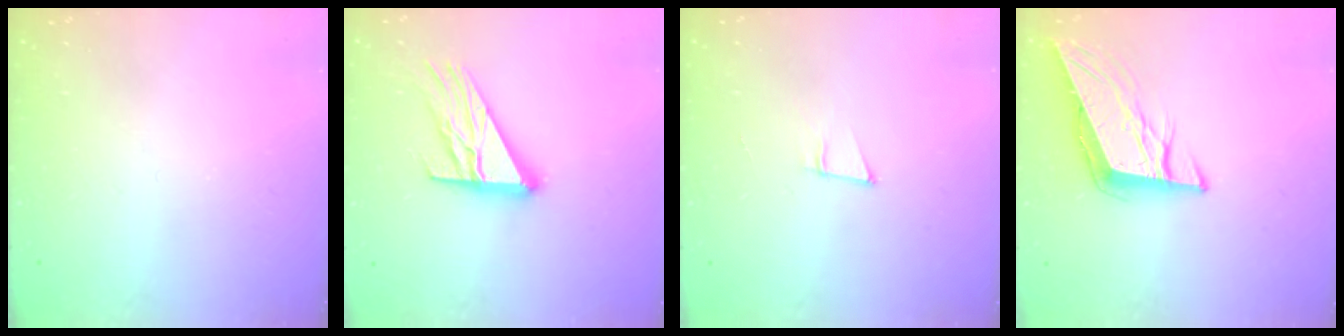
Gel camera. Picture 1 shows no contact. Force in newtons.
{"total": 14.6, "press": 14.5, "slide": 1.4}
{"total": 5.2, "press": 4.3, "slide": 2.9}
{"total": 11.0, "press": 10.5, "slide": 3.0}